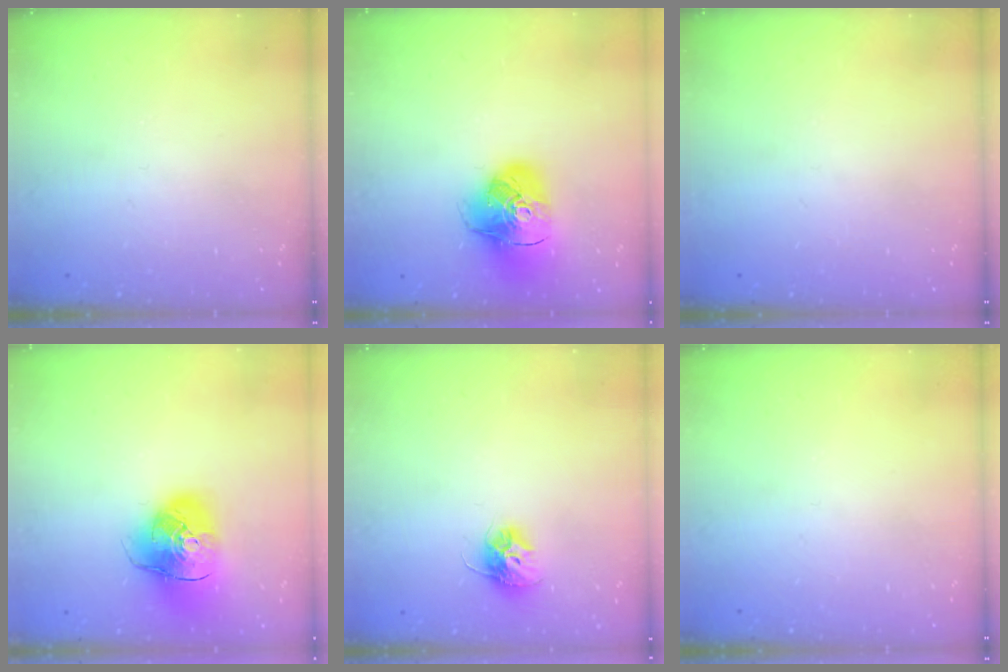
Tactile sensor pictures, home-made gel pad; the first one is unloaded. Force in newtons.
{"total": 16.0, "press": 15.9, "slide": 1.8}
{"total": 0.0}
{"total": 14.0, "press": 13.8, "slide": 2.4}
{"total": 9.8, "press": 9.8, "slide": 0.3}
{"total": 0.0}